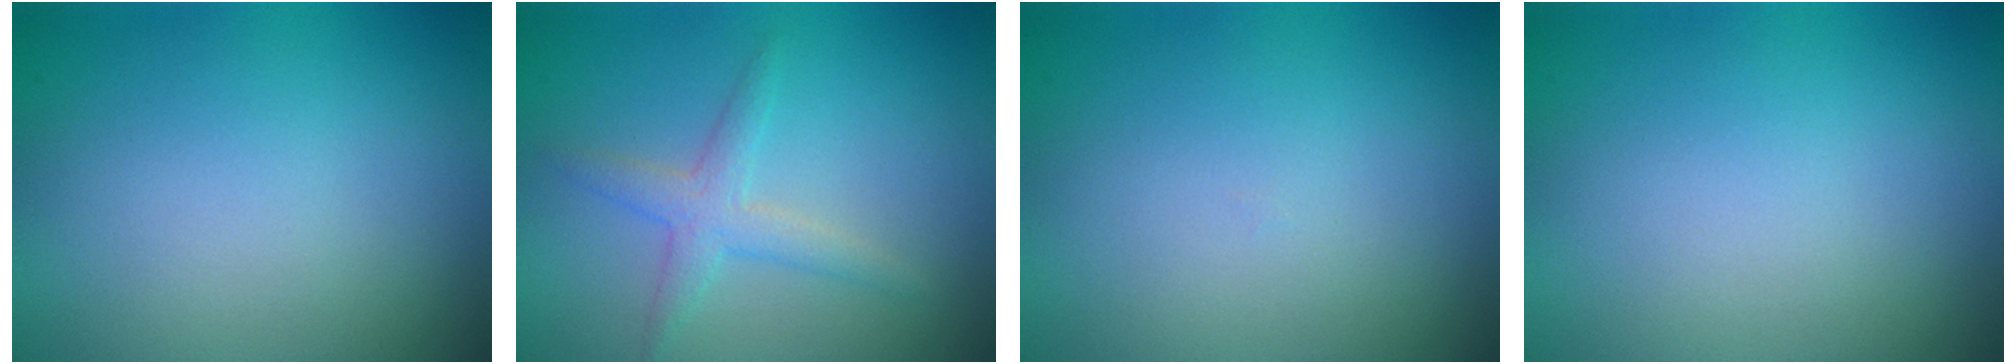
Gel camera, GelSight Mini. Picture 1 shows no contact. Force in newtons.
{"total": 2.2, "press": 2.2, "slide": 0.1}
{"total": 0.0}
{"total": 0.0}